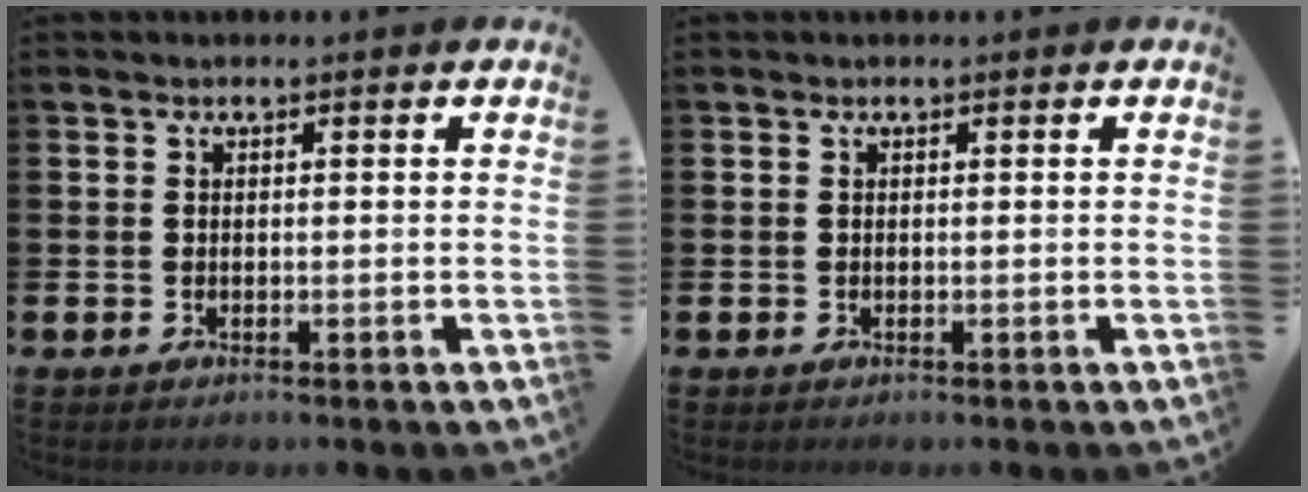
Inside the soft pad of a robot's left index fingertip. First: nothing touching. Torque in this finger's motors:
{"motor_torque": [-0.13, 0.04, 0.00, 0.00]}